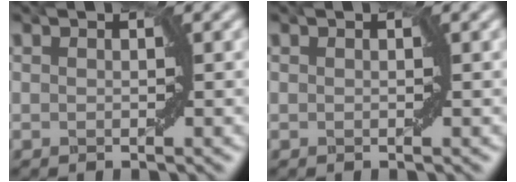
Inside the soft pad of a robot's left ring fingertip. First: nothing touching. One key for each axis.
{"total": 0.0}